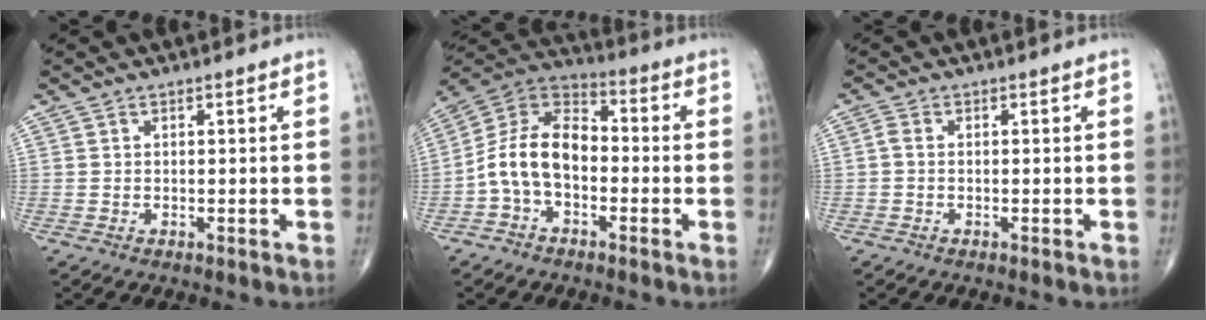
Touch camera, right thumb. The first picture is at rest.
{"total": 12.3, "force": [-2.6, 7.9, 9.0], "torque": [-0.154, 0.044, -0.061]}
{"total": 1.3, "force": [-0.2, 0.8, 1.1], "torque": [-0.021, 0.001, -0.009]}